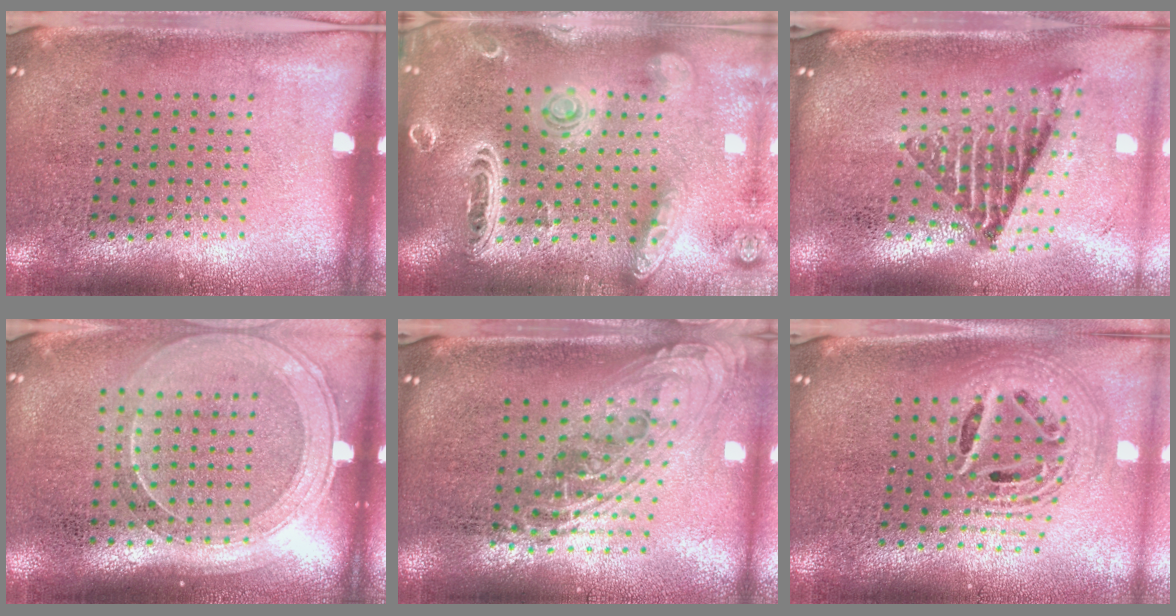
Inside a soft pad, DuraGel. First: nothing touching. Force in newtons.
{"total": 3.7, "press": 2.9, "slide": 2.2}
{"total": 2.1, "press": 1.4, "slide": 1.5}
{"total": 1.7, "press": 1.5, "slide": 0.7}
{"total": 2.2, "press": 1.6, "slide": 1.5}
{"total": 2.4, "press": 1.8, "slide": 1.6}